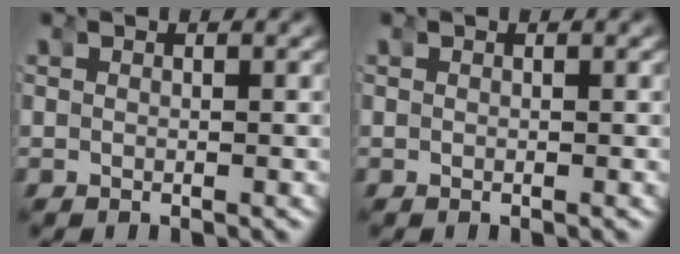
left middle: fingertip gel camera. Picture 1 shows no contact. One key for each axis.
{"total": 0.0}